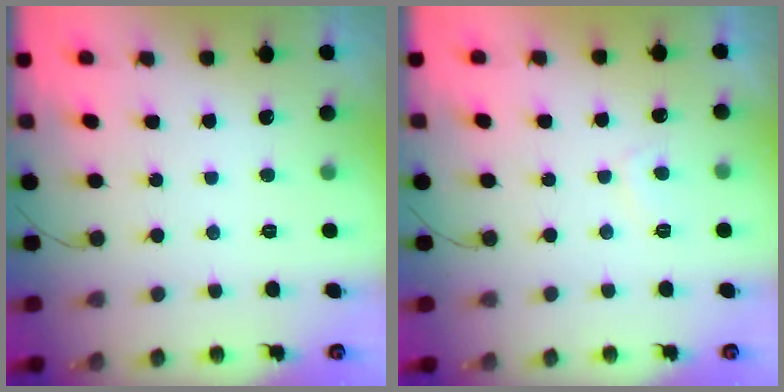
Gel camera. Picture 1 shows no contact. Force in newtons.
{"total": 3.4, "press": 3.4, "slide": 0.5}